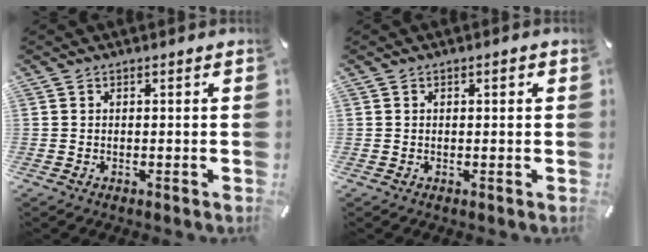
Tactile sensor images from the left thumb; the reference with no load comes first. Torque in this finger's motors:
{"motor_torque": [0.15, 0.05, 0.04, -0.10, 0.02]}